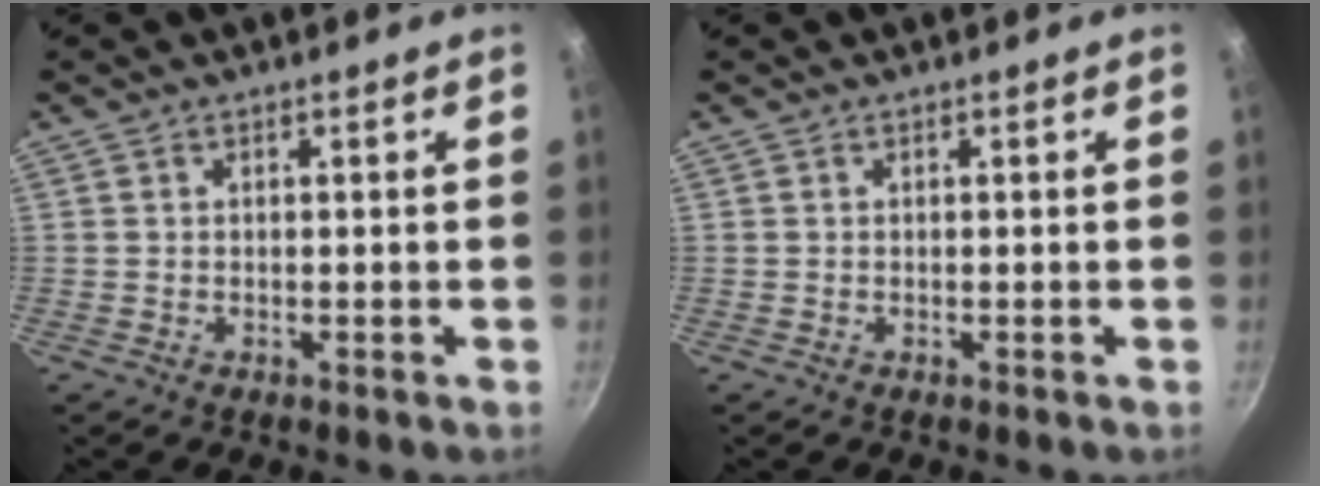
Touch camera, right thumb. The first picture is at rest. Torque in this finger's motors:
{"motor_torque": [0.00, 0.00, 0.00, 0.00, 0.00]}